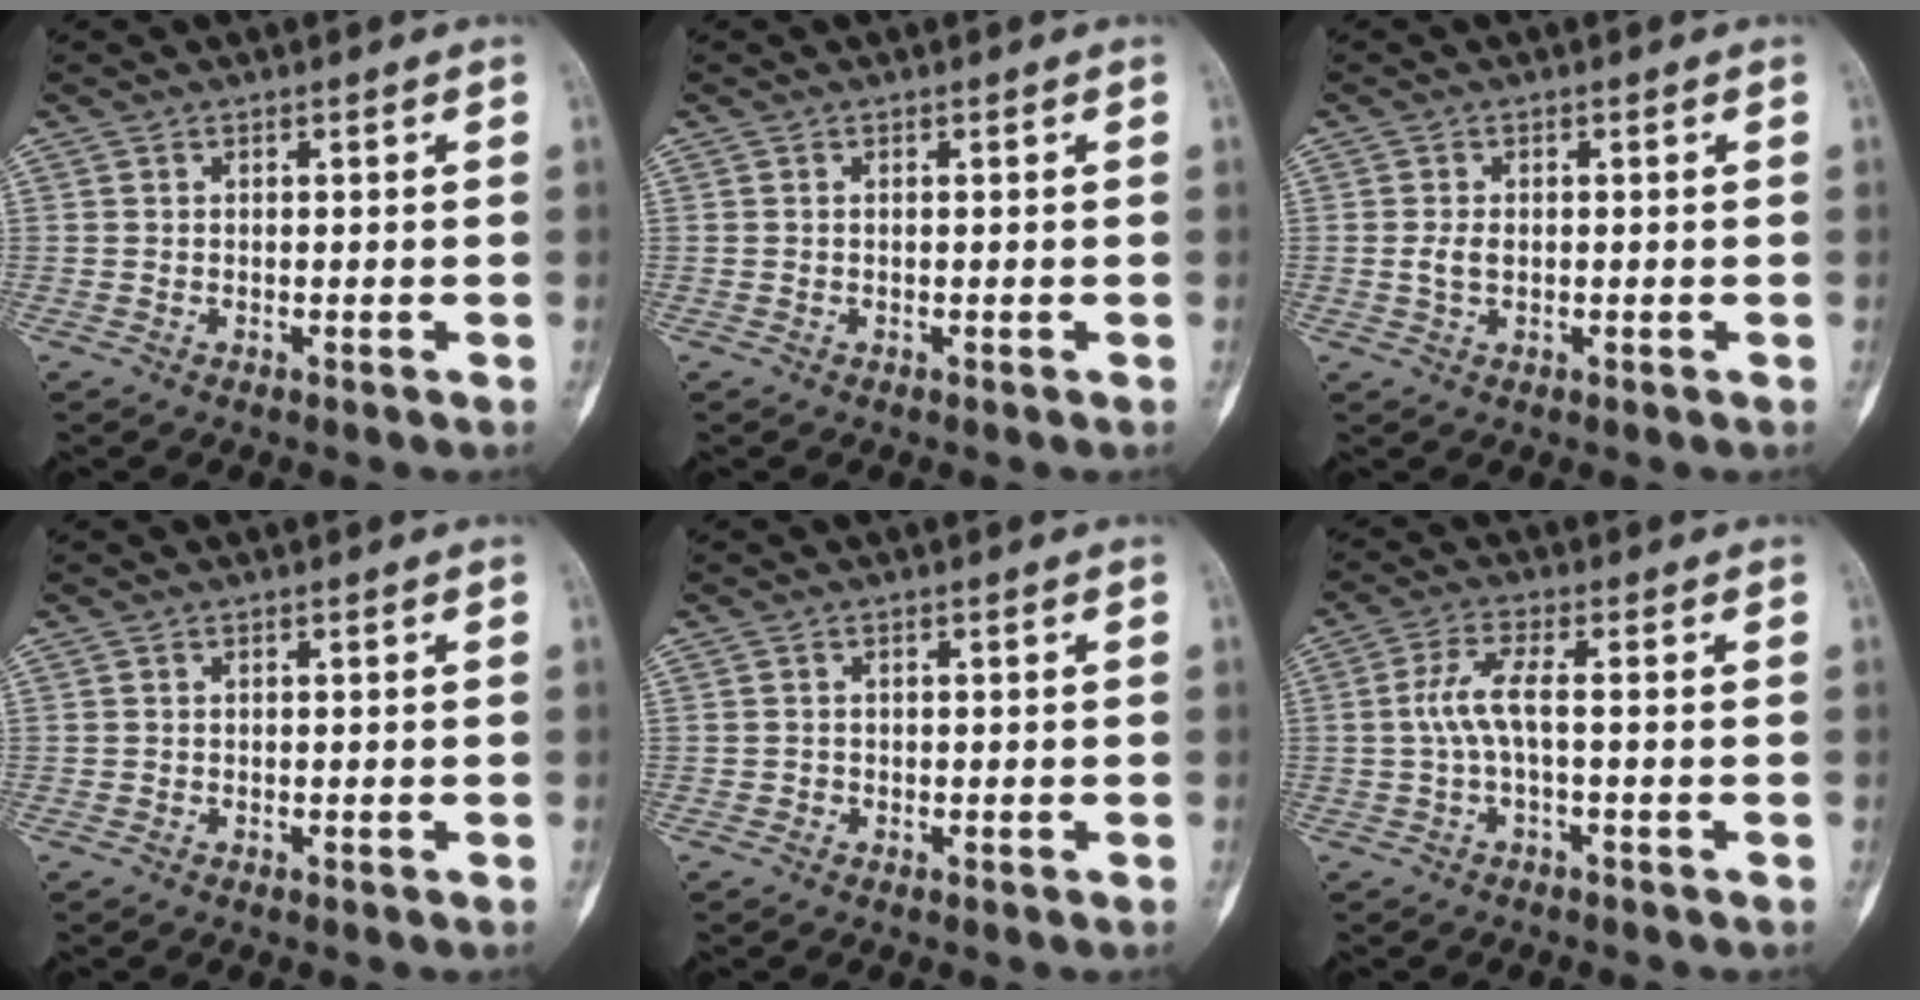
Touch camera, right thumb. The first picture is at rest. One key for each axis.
{"total": 0.0}
{"total": 2.4, "fx": 0.0, "fy": 1.5, "fz": 1.9, "tx": -0.041, "ty": 0.001, "tz": -0.001}
{"total": 0.0}
{"total": 0.6, "fx": -0.2, "fy": 0.5, "fz": -0.1, "tx": 0.005, "ty": 0.004, "tz": -0.005}
{"total": 4.9, "fx": -0.4, "fy": 1.0, "fz": 4.8, "tx": -0.116, "ty": 0.019, "tz": -0.010}